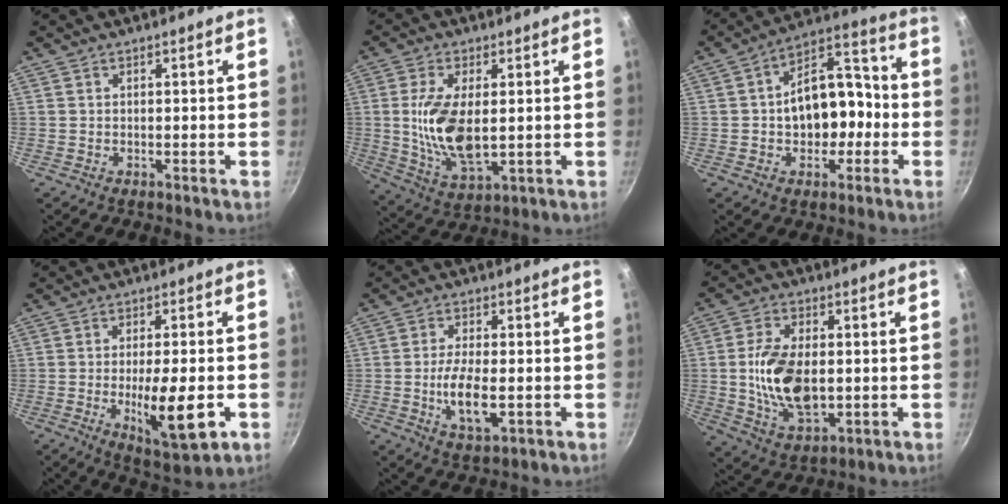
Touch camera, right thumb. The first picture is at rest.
{"total": 12.6, "force": [0.4, 5.9, 11.2], "torque": [-0.218, -0.020, 0.019]}
{"total": 14.6, "force": [-1.4, 9.3, 11.2], "torque": [-0.126, 0.045, -0.028]}
{"total": 12.5, "force": [-3.3, 3.8, 11.5], "torque": [-0.178, -0.010, -0.045]}
{"total": 7.8, "force": [-1.4, 3.3, 6.9], "torque": [-0.130, -0.003, -0.023]}
{"total": 13.9, "force": [-0.5, 7.9, 11.4], "torque": [-0.204, -0.006, -0.001]}